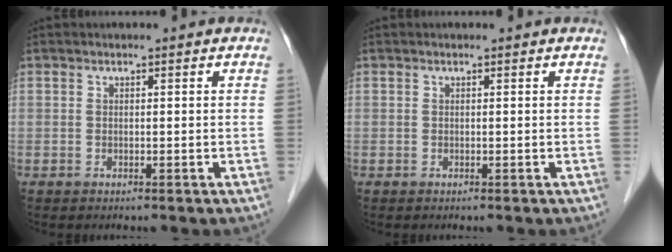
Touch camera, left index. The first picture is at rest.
{"total": 0.0}